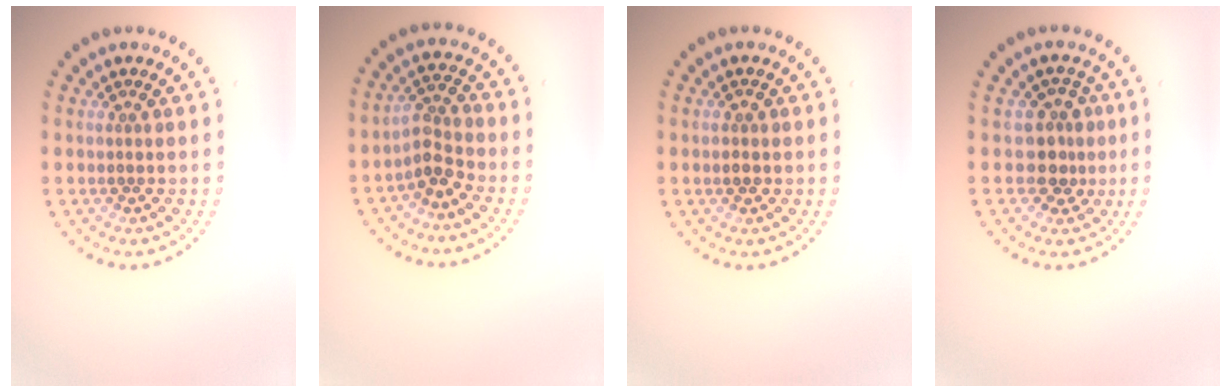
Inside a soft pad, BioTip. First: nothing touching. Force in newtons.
{"total": 2.5, "press": 2.0, "slide": 1.6}
{"total": 1.2, "press": 1.2, "slide": 0.1}
{"total": 2.5, "press": 1.9, "slide": 1.6}